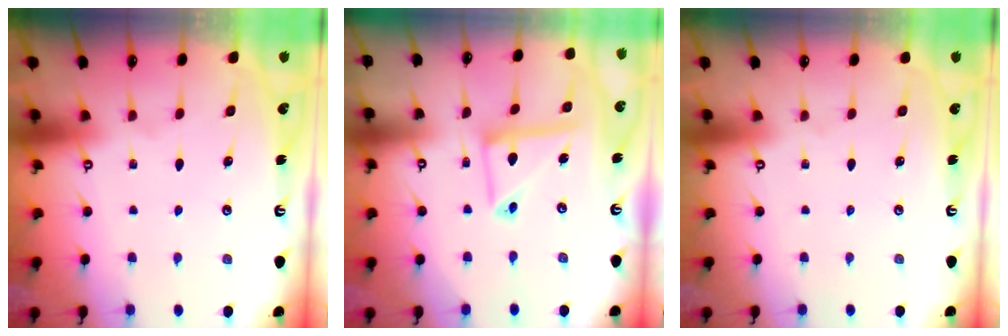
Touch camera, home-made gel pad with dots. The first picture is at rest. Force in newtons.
{"total": 11.0, "press": 11.0, "slide": 0.9}
{"total": 0.0}